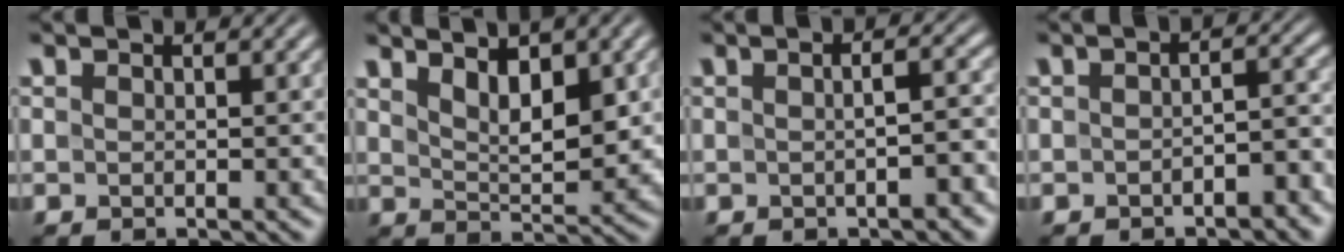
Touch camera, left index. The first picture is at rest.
{"total": 5.0, "force": [2.5, 1.9, 3.9], "torque": [-0.064, -0.006, 0.041]}
{"total": 3.8, "force": [-0.5, 1.4, 3.5], "torque": [-0.028, 0.009, -0.006]}
{"total": 3.5, "force": [-1.7, 1.6, 2.6], "torque": [-0.031, 0.008, -0.027]}